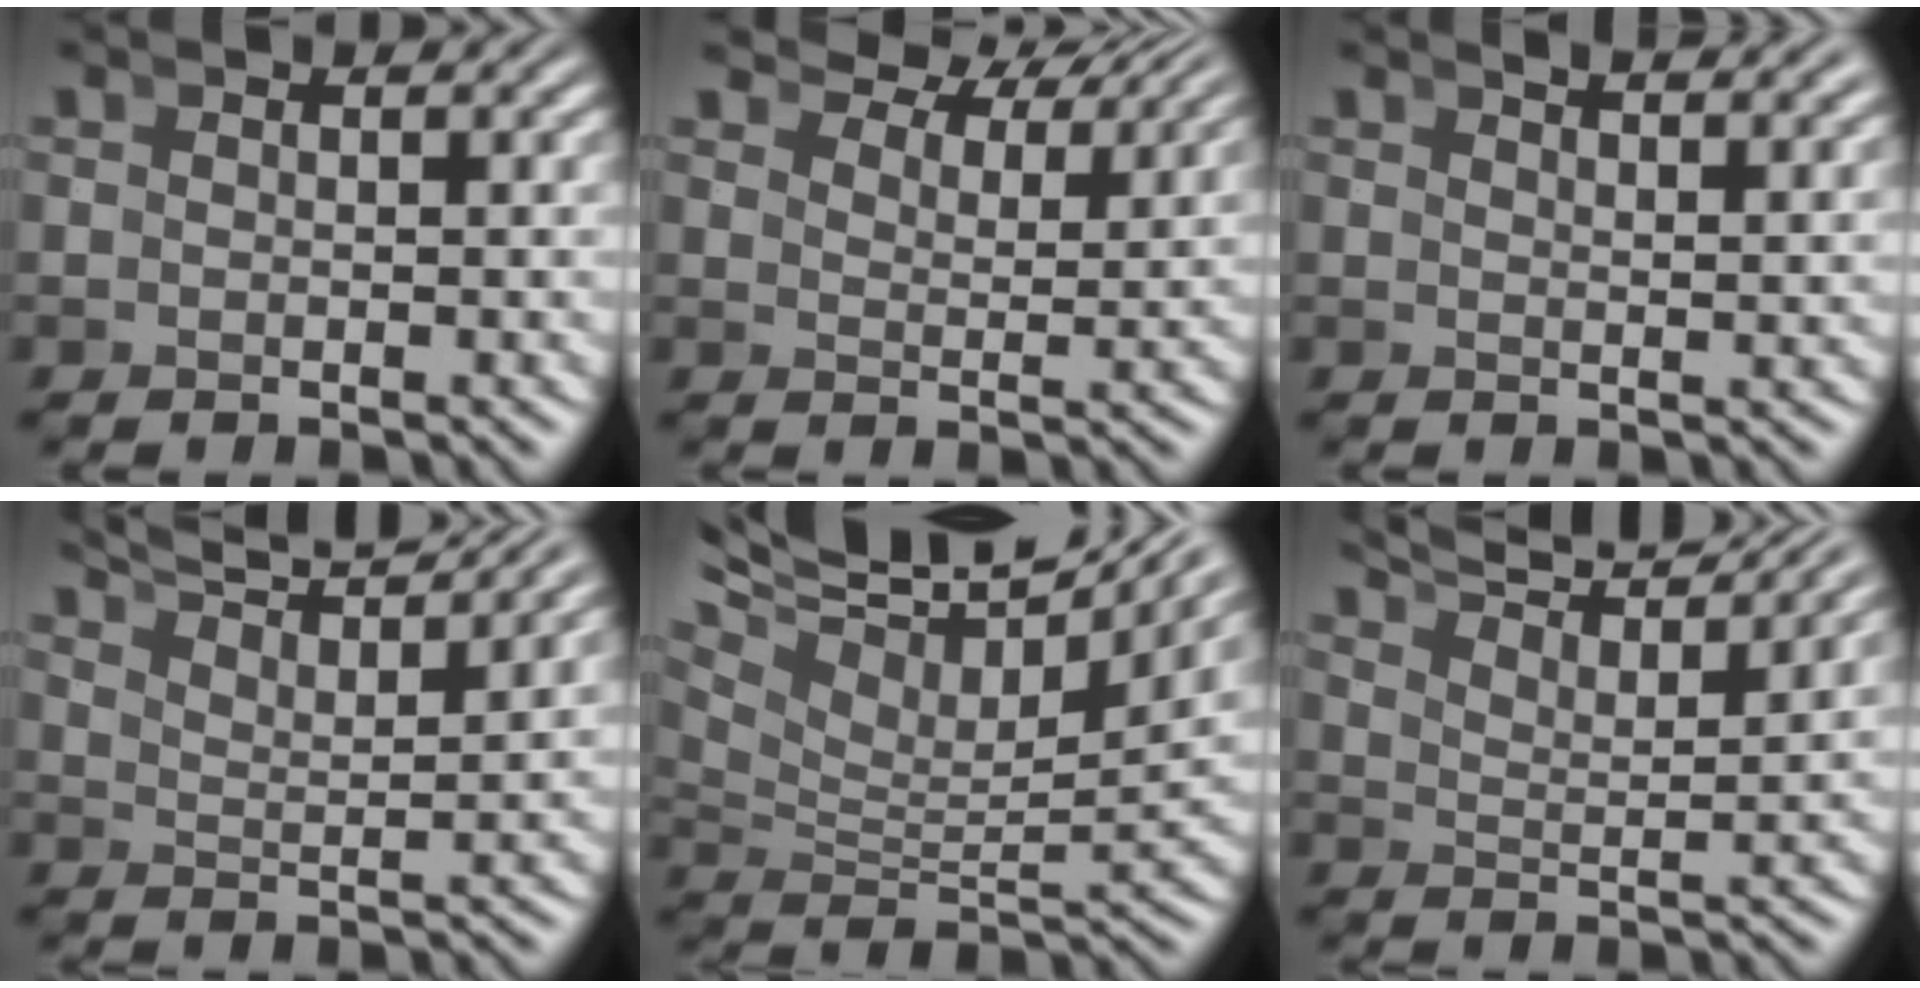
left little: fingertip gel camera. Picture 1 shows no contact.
{"total": 6.3, "force": [5.8, 1.3, 2.3], "torque": [-0.025, 0.022, 0.084]}
{"total": 3.0, "force": [2.8, -0.2, 1.1], "torque": [-0.001, 0.009, 0.042]}
{"total": 9.4, "force": [8.2, 2.2, 3.9], "torque": [-0.059, 0.032, 0.120]}
{"total": 12.5, "force": [6.9, 6.4, 8.2], "torque": [-0.118, 0.031, 0.088]}
{"total": 10.4, "force": [9.1, 2.5, 4.3], "torque": [-0.062, 0.038, 0.129]}